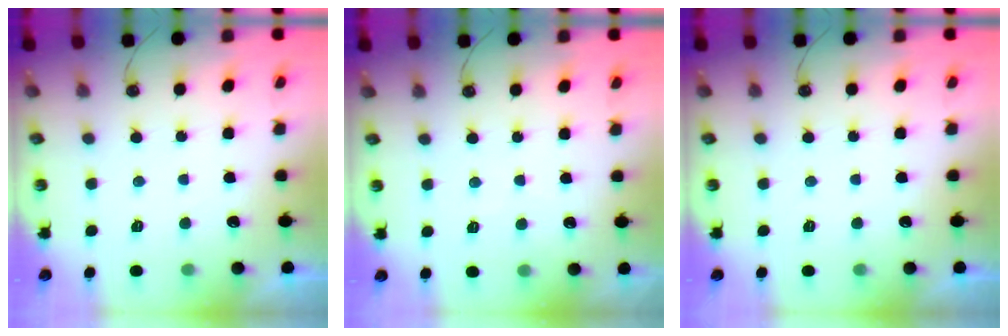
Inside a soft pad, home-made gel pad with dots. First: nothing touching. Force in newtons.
{"total": 2.1, "press": 2.0, "slide": 0.4}
{"total": 0.0}